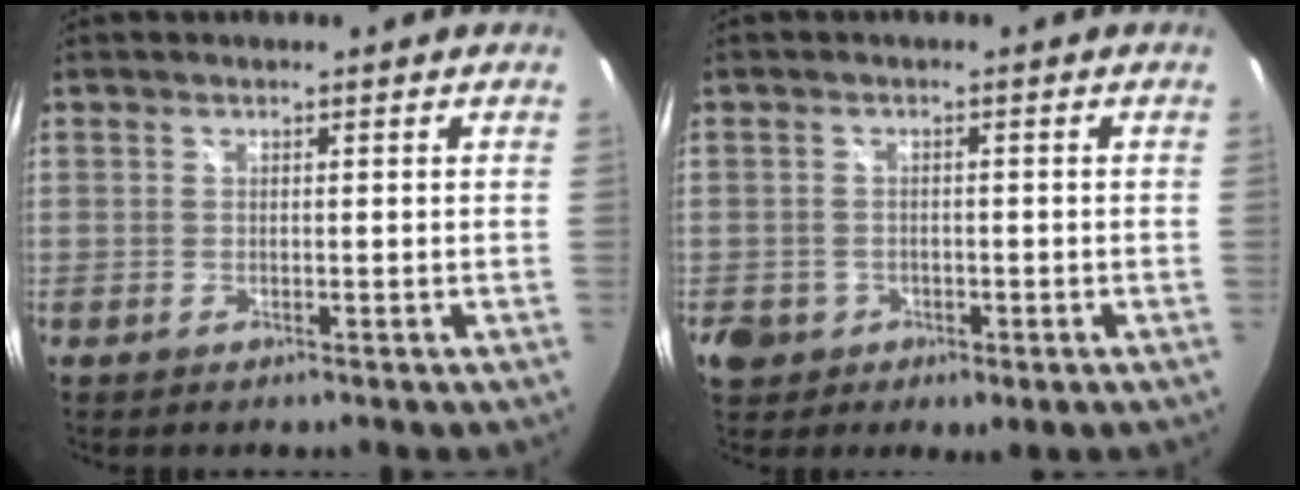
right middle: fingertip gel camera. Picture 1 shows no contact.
{"total": 5.1, "force": [-1.6, 4.4, 2.1], "torque": [-0.054, -0.001, -0.021]}